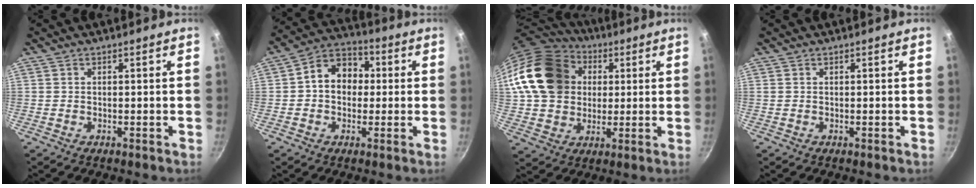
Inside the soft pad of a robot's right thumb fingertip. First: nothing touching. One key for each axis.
{"total": 10.6, "fx": 0.8, "fy": 8.3, "fz": 6.5, "tx": -0.062, "ty": 0.028, "tz": -0.007}
{"total": 20.7, "fx": 4.3, "fy": 16.8, "fz": 11.3, "tx": -0.185, "ty": 0.026, "tz": 0.079}
{"total": 0.0}